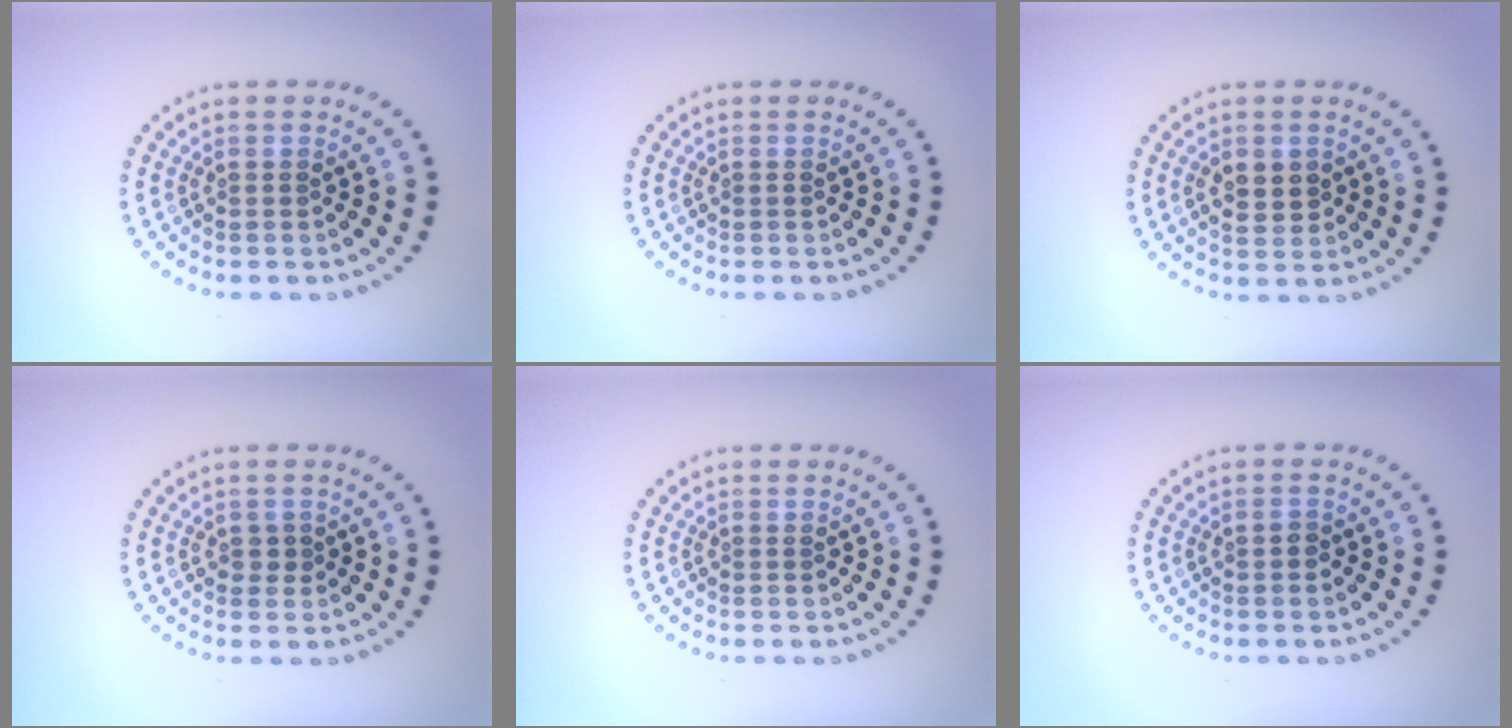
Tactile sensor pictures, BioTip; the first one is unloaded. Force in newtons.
{"total": 0.0}
{"total": 2.6, "press": 2.6, "slide": 0.1}
{"total": 1.0, "press": 1.0, "slide": 0.2}
{"total": 0.0}
{"total": 0.7, "press": 0.7, "slide": 0.1}